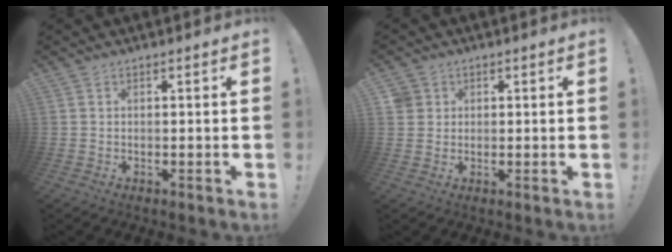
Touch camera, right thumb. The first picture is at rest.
{"total": 3.1, "force": [1.3, 2.8, 0.6], "torque": [-0.017, 0.002, 0.028]}